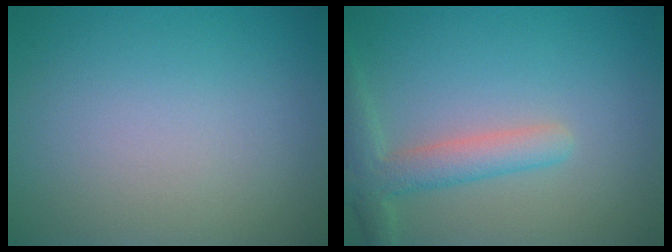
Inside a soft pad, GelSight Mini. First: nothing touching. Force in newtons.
{"total": 3.5, "press": 3.5, "slide": 0.3}